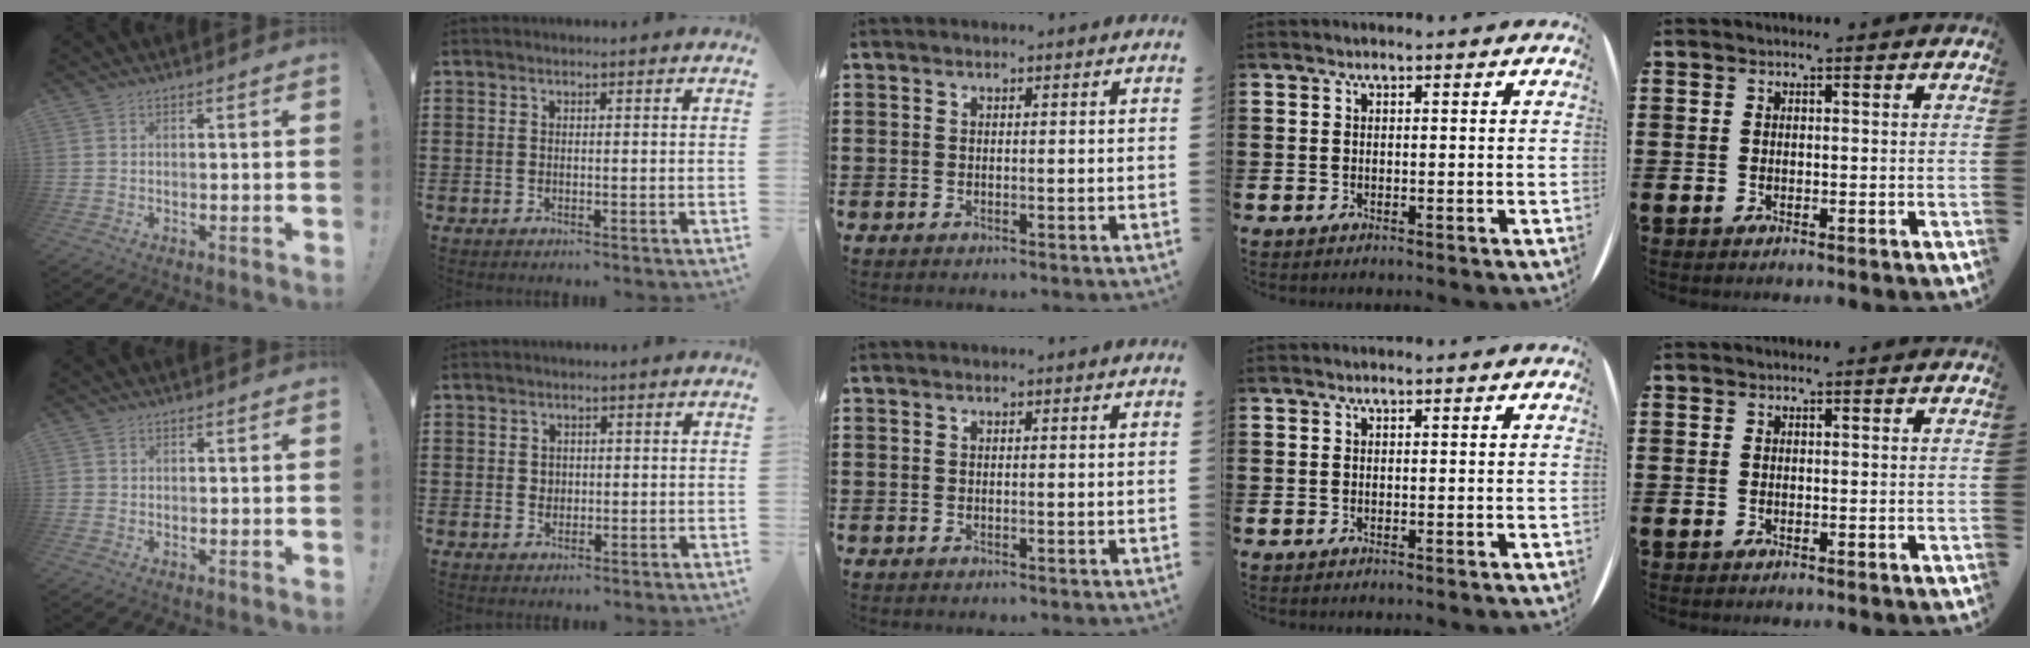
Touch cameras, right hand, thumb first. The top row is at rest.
{"thumb": {"total": 0.8, "force": [0.0, 0.8, 0.1], "torque": [-0.008, 0.004, 0.001]}, "index": {"total": 1.3, "force": [0.3, 1.2, 0.4], "torque": [-0.011, 0.007, 0.004]}}